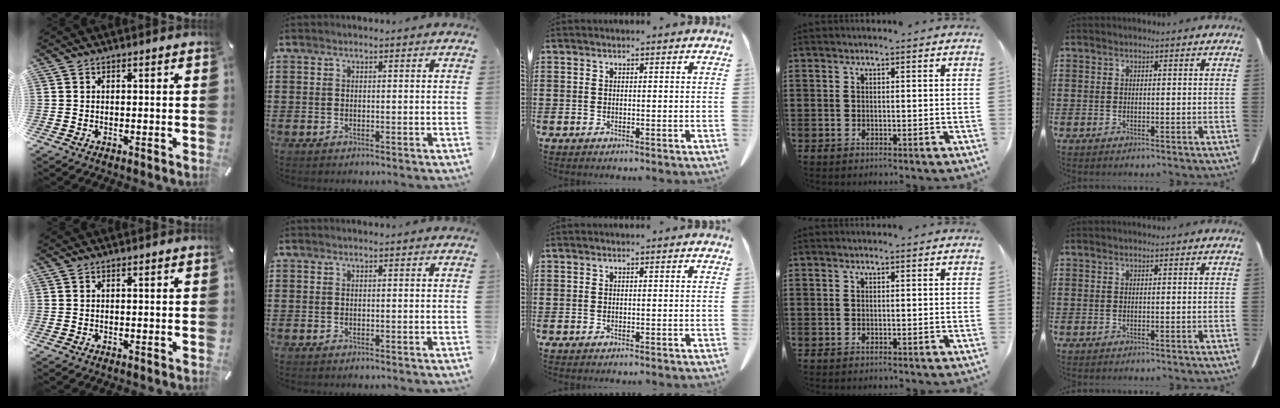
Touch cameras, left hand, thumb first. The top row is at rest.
{}